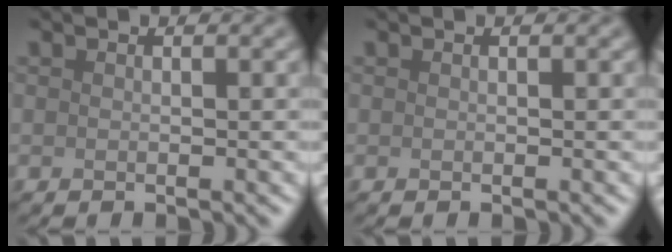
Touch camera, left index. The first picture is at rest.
{"total": 0.0}